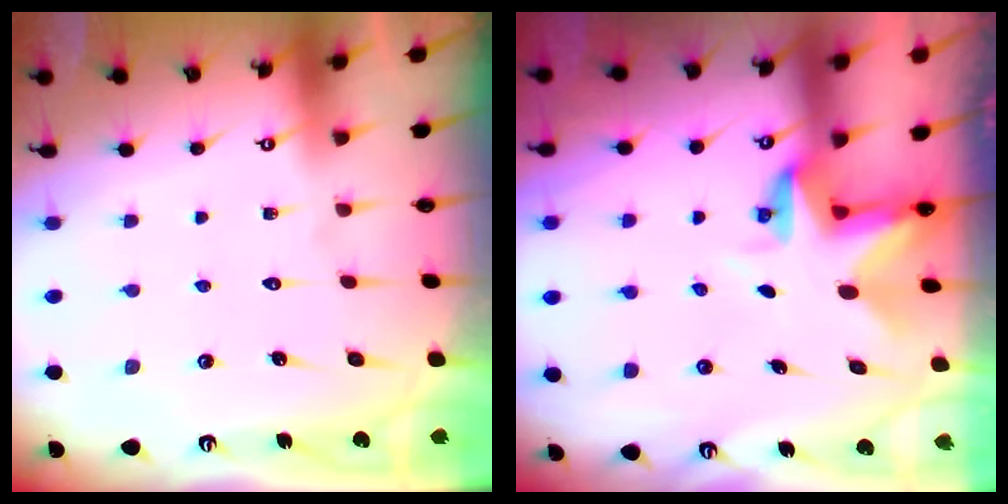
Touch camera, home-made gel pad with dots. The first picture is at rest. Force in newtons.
{"total": 3.9, "press": 3.8, "slide": 0.3}